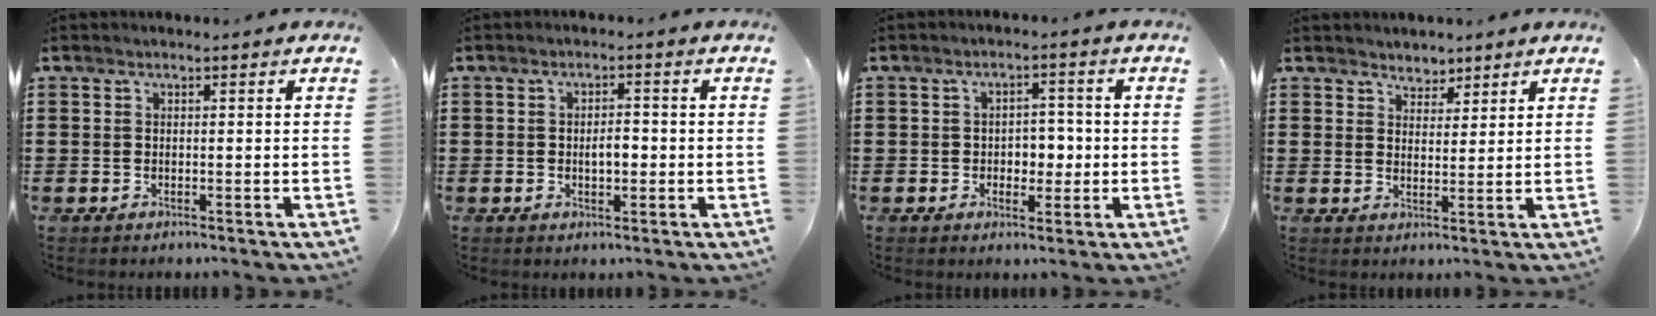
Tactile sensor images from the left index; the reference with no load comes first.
{"total": 2.8, "force": [-0.3, 1.3, 2.5], "torque": [-0.040, 0.001, -0.010]}
{"total": 3.7, "force": [-0.6, 2.7, 2.5], "torque": [-0.048, 0.005, -0.019]}
{"total": 2.8, "force": [2.4, 1.5, -0.1], "torque": [-0.001, 0.002, 0.043]}